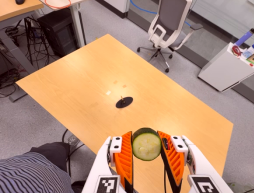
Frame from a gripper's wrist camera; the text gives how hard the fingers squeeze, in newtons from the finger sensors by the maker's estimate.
{"total": 9.7, "left": 8.9, "right": 10.5}